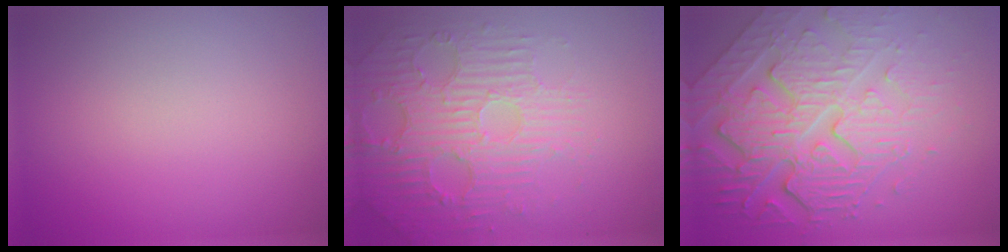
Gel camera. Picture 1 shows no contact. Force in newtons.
{"total": 5.5, "press": 3.8, "slide": 4.0}
{"total": 8.0, "press": 5.9, "slide": 5.4}